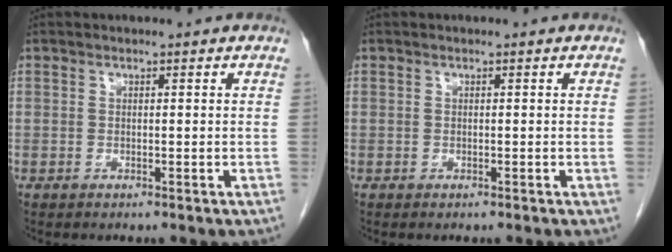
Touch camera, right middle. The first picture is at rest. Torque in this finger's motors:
{"motor_torque": [1.07, -1.07, 0.12, 0.01]}